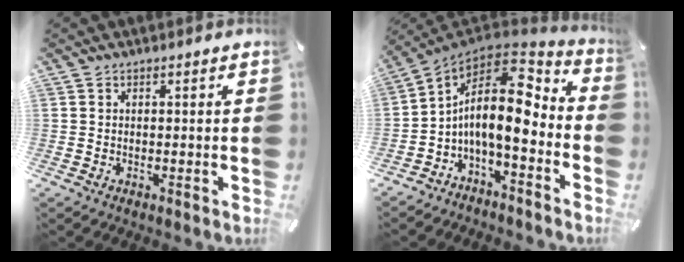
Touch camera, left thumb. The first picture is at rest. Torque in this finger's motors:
{"motor_torque": [0.27, 1.35, 1.48, 1.29, 0.19]}